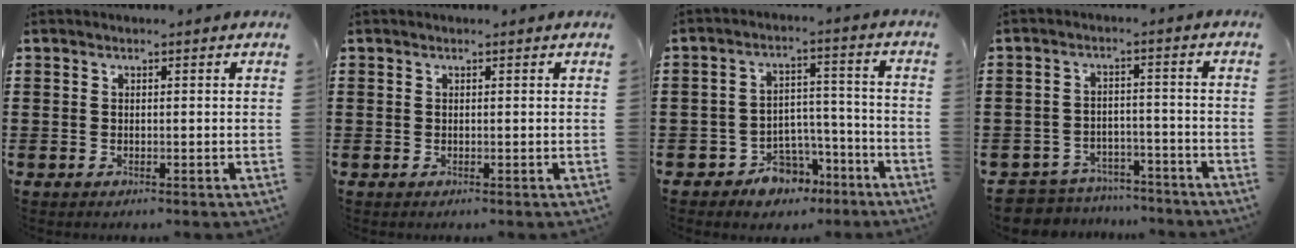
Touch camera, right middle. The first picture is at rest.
{"total": 0.0}
{"total": 6.0, "force": [-4.9, 3.3, 0.9], "torque": [-0.020, 0.025, -0.096]}
{"total": 5.5, "force": [-5.4, 0.9, -0.1], "torque": [-0.014, 0.009, -0.117]}